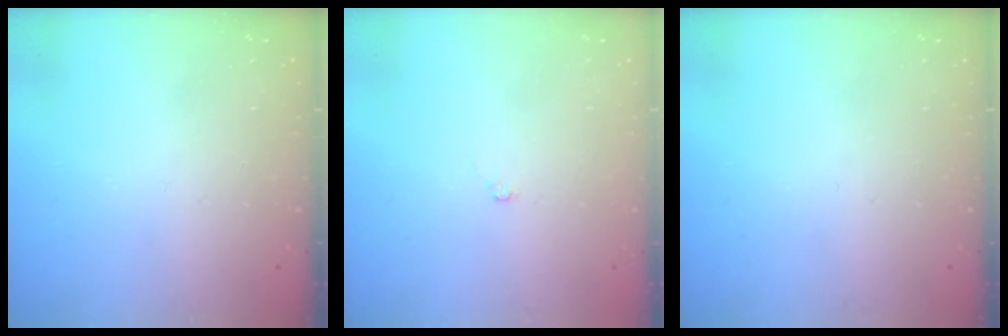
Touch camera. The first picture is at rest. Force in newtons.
{"total": 2.6, "press": 2.6, "slide": 0.3}
{"total": 0.0}